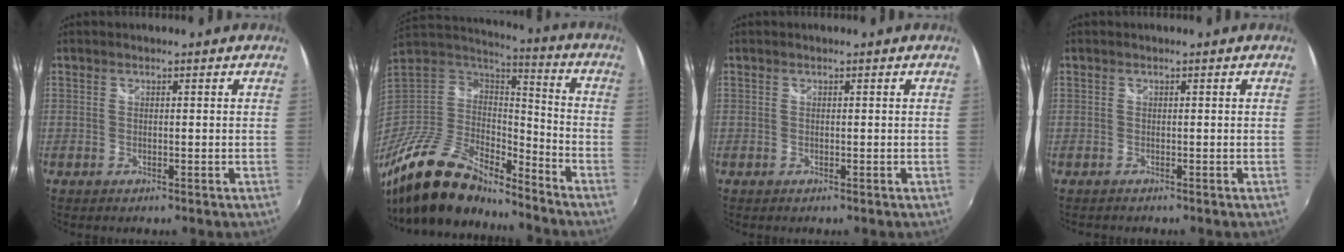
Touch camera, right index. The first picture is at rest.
{"total": 21.6, "force": [-16.5, 8.6, 10.9], "torque": [-0.239, -0.023, -0.298]}
{"total": 0.0}
{"total": 1.0, "force": [-0.6, 0.7, -0.1], "torque": [-0.003, 0.001, -0.011]}